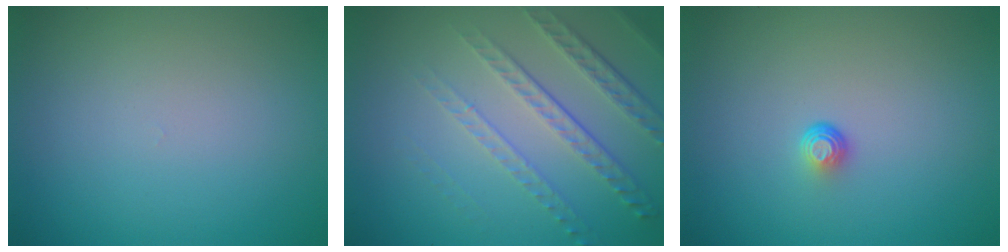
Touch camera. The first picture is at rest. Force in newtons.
{"total": 5.0, "press": 3.4, "slide": 3.7}
{"total": 1.0, "press": 0.6, "slide": 0.8}